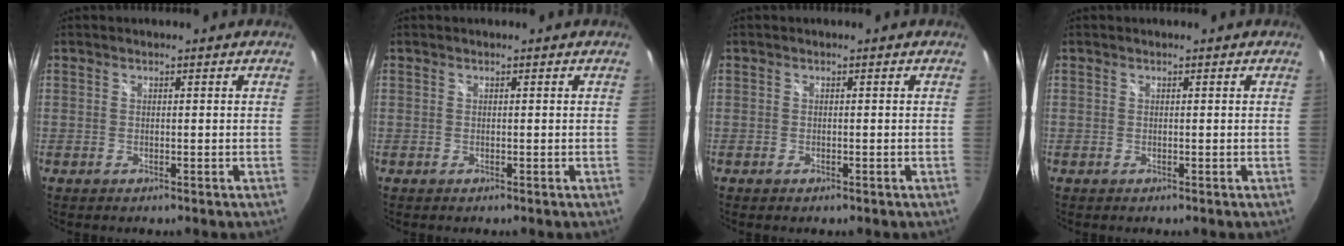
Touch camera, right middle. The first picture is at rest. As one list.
[{"total": 0.0}, {"total": 0.5, "force": [-0.4, 0.3, 0.2], "torque": [-0.005, -0.004, -0.008]}, {"total": 0.0}]